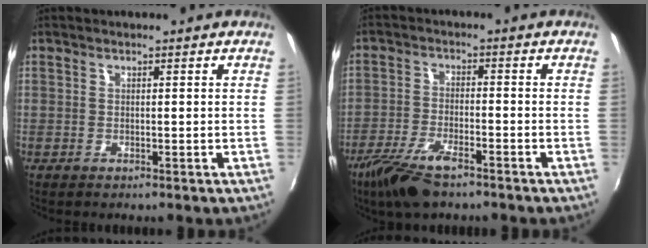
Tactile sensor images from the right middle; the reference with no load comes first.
{"total": 9.6, "force": [-6.7, 3.0, 6.2], "torque": [-0.147, -0.021, -0.131]}